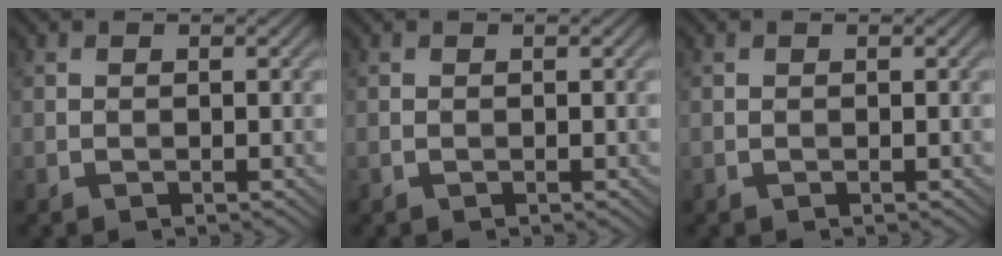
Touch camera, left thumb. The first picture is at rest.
{"total": 0.0}
{"total": 0.0}